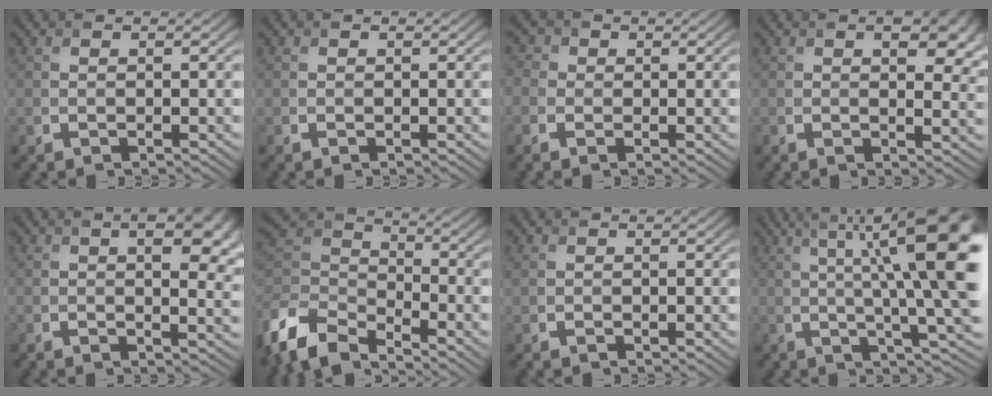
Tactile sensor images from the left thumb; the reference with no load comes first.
{"total": 0.0}
{"total": 2.9, "force": [-0.1, 2.7, 1.0], "torque": [-0.029, 0.009, -0.013]}
{"total": 6.2, "force": [2.3, 3.0, 4.9], "torque": [-0.061, -0.006, 0.034]}
{"total": 7.7, "force": [2.4, 3.5, 6.4], "torque": [-0.085, 0.002, 0.035]}
{"total": 9.5, "force": [-7.0, 4.4, 4.8], "torque": [-0.115, -0.009, -0.155]}
{"total": 0.8, "force": [0.4, 0.7, 0.3], "torque": [-0.008, 0.001, 0.008]}
{"total": 15.7, "force": [3.8, 3.3, 14.9], "torque": [-0.206, 0.017, 0.065]}